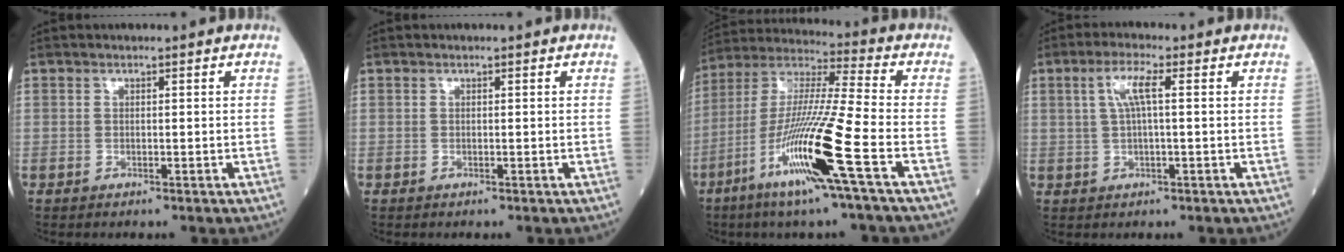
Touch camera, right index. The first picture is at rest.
{"total": 0.0}
{"total": 16.9, "force": [-7.1, -1.1, 15.3], "torque": [-0.317, -0.025, -0.137]}
{"total": 4.2, "force": [1.1, 0.4, 4.0], "torque": [-0.084, 0.014, 0.025]}